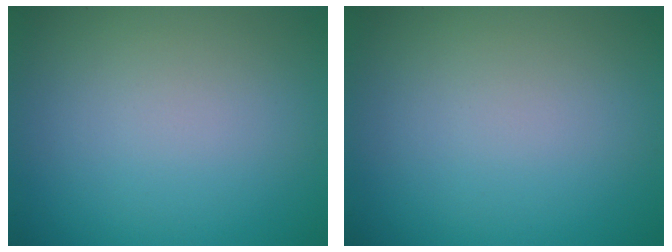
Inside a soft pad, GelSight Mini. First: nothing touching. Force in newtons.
{"total": 0.0}